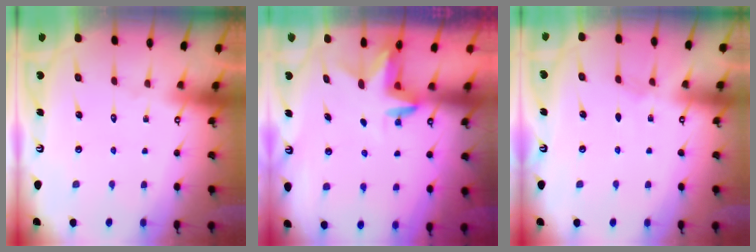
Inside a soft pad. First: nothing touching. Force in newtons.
{"total": 3.2, "press": 3.2, "slide": 0.3}
{"total": 2.9, "press": 2.9, "slide": 0.4}